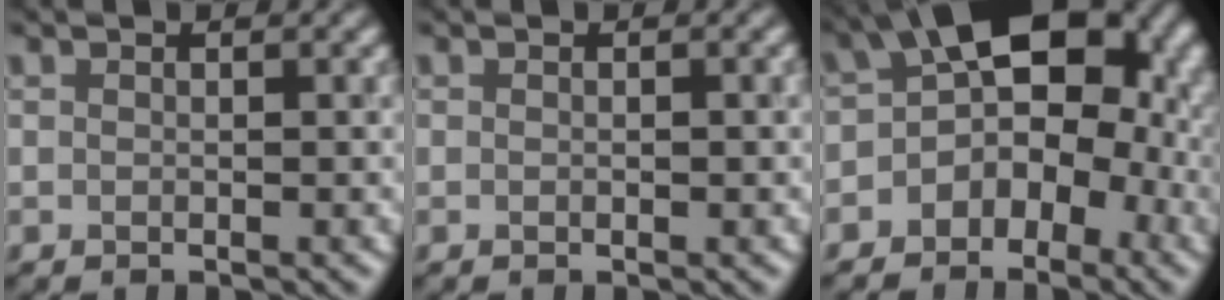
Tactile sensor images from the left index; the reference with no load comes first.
{"total": 0.7, "force": [0.0, 0.2, 0.7], "torque": [-0.008, -0.002, 0.001]}
{"total": 10.7, "force": [-0.6, 7.2, 7.9], "torque": [-0.079, 0.019, -0.018]}